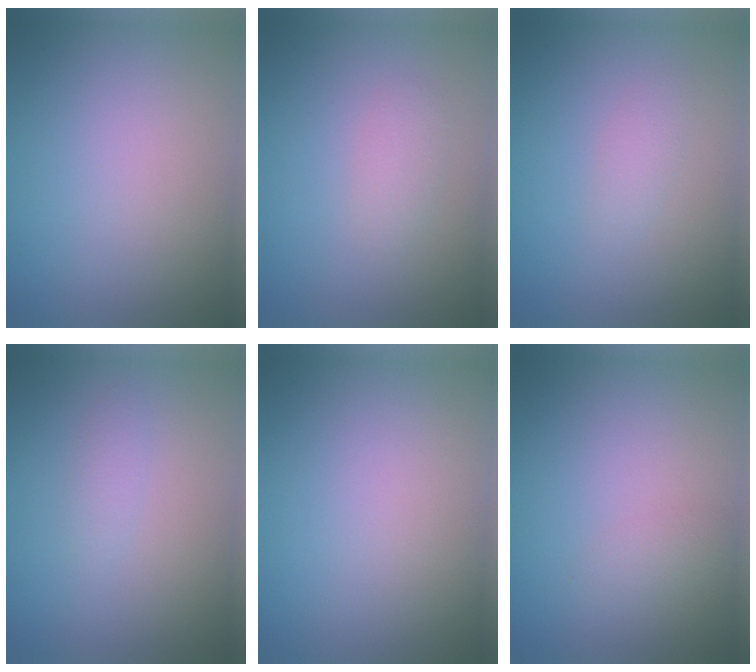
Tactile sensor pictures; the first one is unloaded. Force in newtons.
{"total": 1.4, "press": 1.4, "slide": 0.1}
{"total": 1.1, "press": 1.1, "slide": 0.0}
{"total": 0.9, "press": 0.9, "slide": 0.0}
{"total": 0.0}
{"total": 1.0, "press": 1.0, "slide": 0.1}